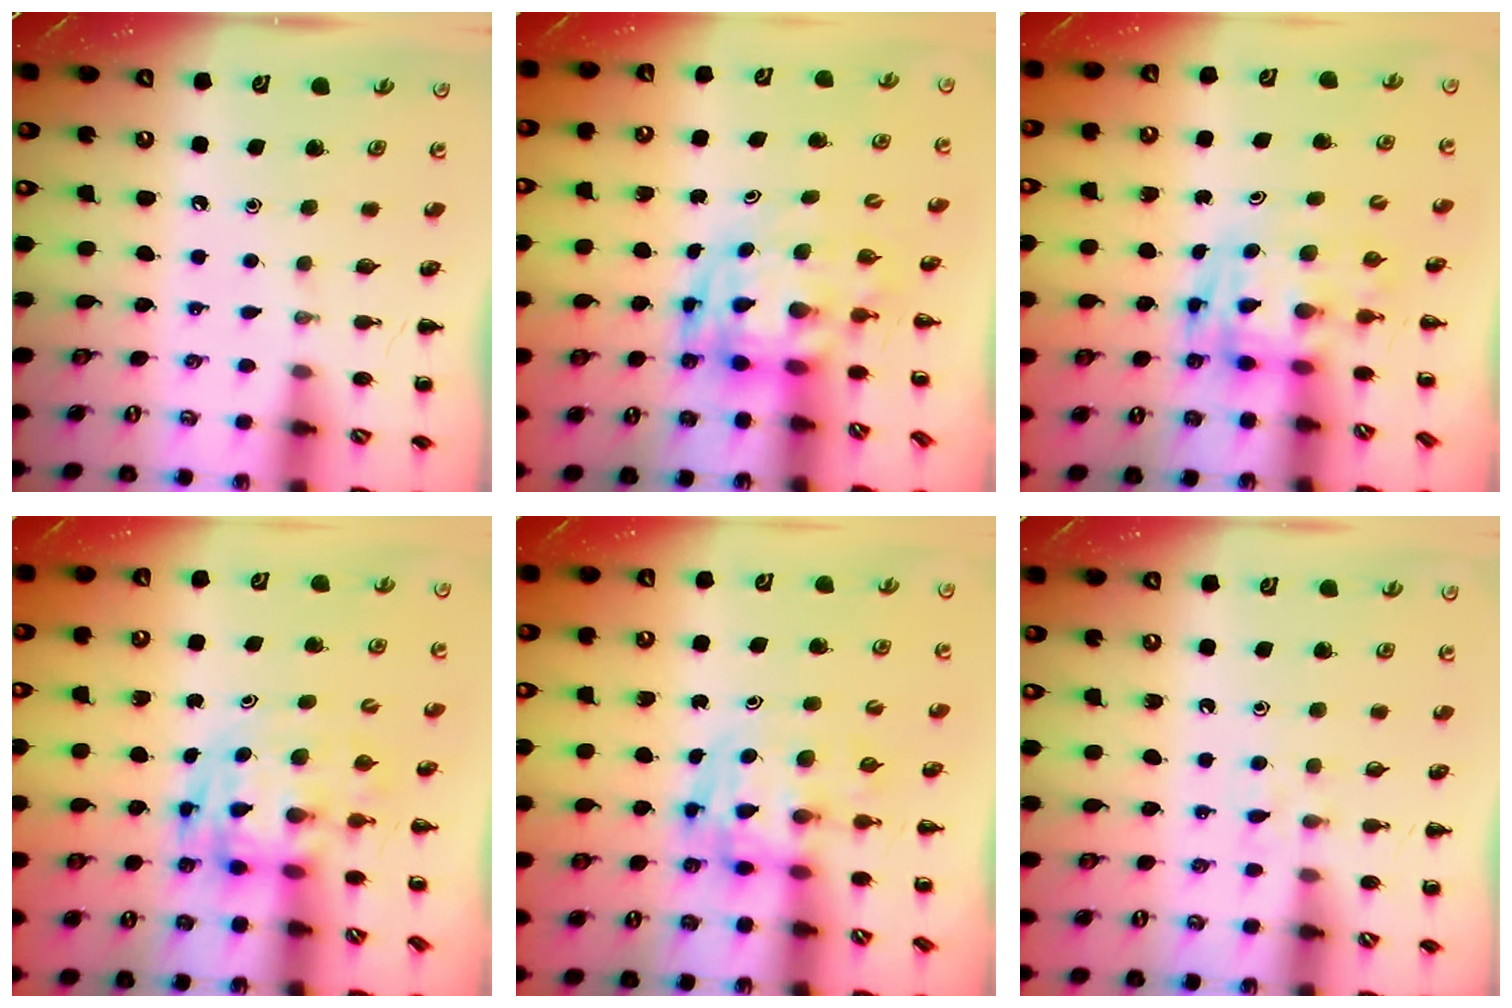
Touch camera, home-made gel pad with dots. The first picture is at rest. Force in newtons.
{"total": 3.1, "press": 3.1, "slide": 0.7}
{"total": 3.5, "press": 3.4, "slide": 0.6}
{"total": 3.4, "press": 3.3, "slide": 0.7}
{"total": 3.5, "press": 3.5, "slide": 0.6}
{"total": 3.0, "press": 2.7, "slide": 1.2}